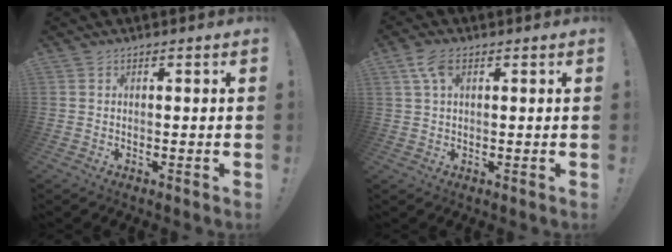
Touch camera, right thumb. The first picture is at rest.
{"total": 5.3, "force": [2.1, 2.7, 4.0], "torque": [-0.079, 0.003, 0.041]}